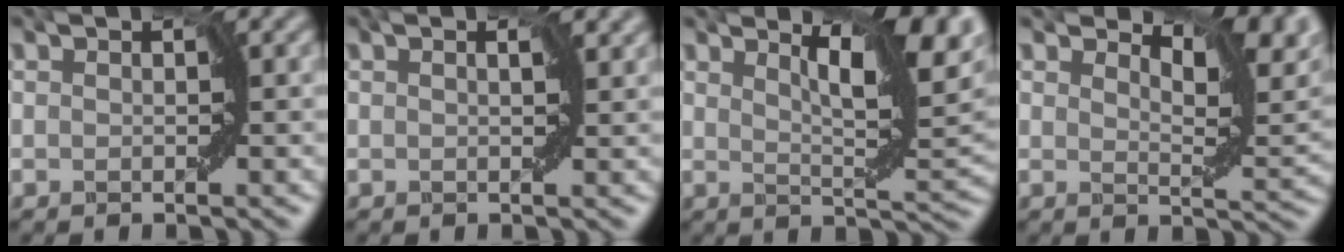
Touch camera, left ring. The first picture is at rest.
{"total": 1.3, "force": [0.6, 0.4, 1.0], "torque": [-0.018, 0.000, 0.007]}
{"total": 8.9, "force": [3.8, 2.0, 7.8], "torque": [-0.117, 0.011, 0.064]}
{"total": 6.1, "force": [3.4, 2.3, 4.5], "torque": [-0.076, 0.001, 0.057]}